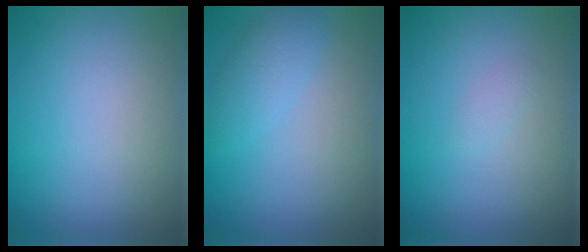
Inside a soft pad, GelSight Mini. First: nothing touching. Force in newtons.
{"total": 2.2, "press": 2.2, "slide": 0.2}
{"total": 0.6, "press": 0.6, "slide": 0.0}